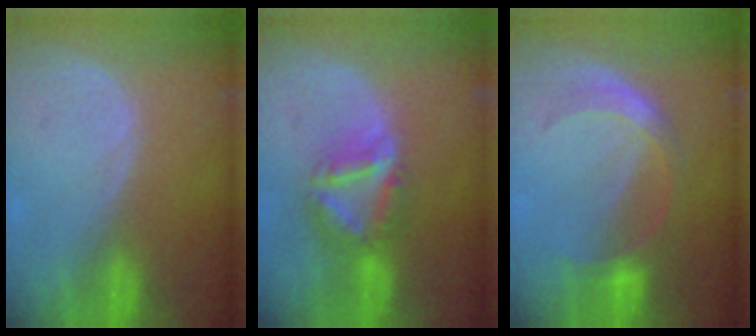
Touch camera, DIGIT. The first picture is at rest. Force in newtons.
{"total": 7.8, "press": 6.7, "slide": 4.1}
{"total": 5.1, "press": 5.0, "slide": 0.7}